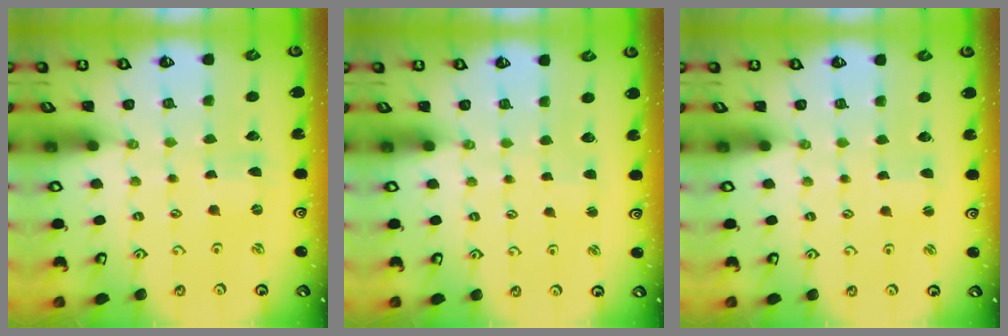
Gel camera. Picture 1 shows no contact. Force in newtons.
{"total": 1.1, "press": 1.1, "slide": 0.1}
{"total": 1.6, "press": 1.6, "slide": 0.3}